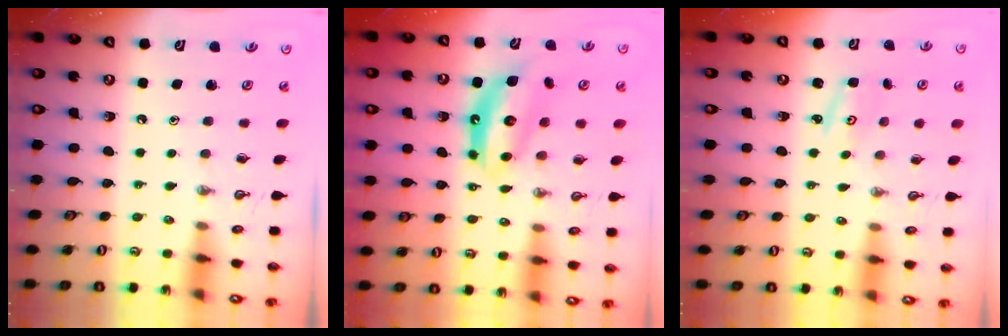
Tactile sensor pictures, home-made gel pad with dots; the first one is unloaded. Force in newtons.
{"total": 11.0, "press": 10.9, "slide": 1.1}
{"total": 1.8, "press": 1.8, "slide": 0.0}